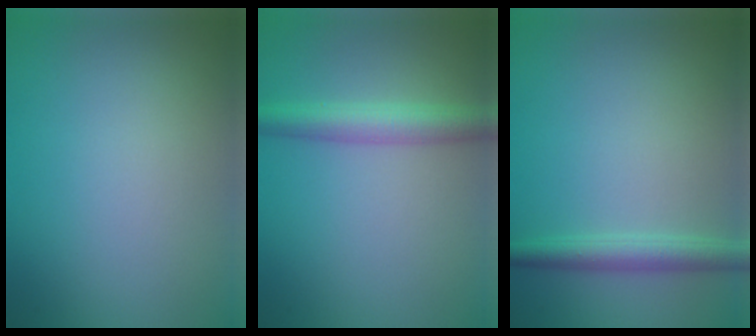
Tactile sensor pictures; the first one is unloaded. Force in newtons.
{"total": 3.7, "press": 3.7, "slide": 0.1}
{"total": 2.7, "press": 2.7, "slide": 0.1}